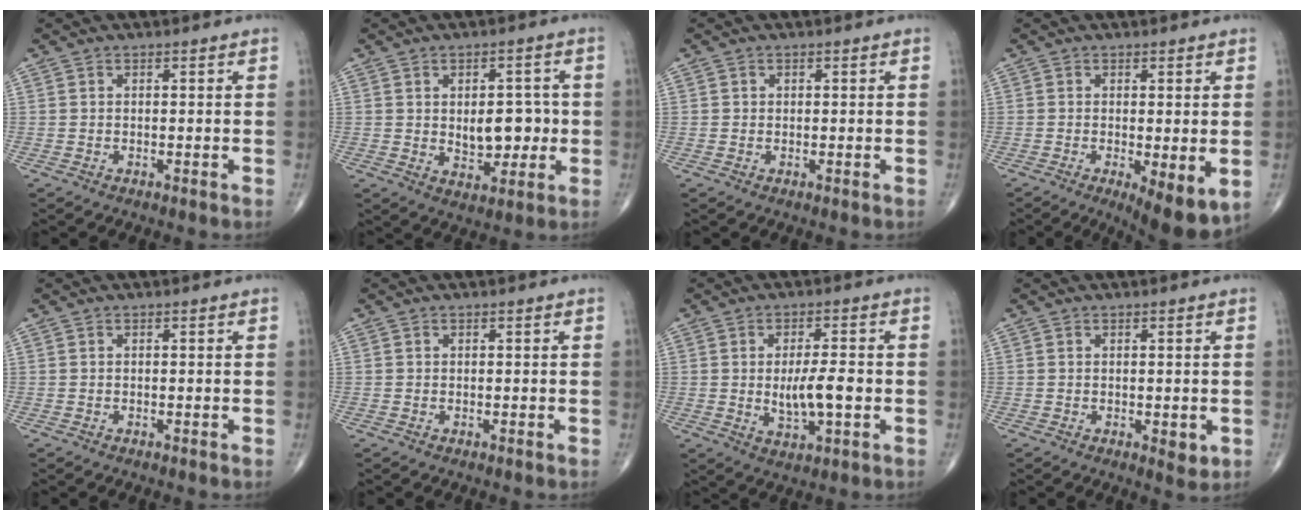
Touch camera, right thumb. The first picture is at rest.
{"total": 8.3, "force": [0.0, 5.2, 6.5], "torque": [-0.056, 0.000, 0.011]}
{"total": 0.6, "force": [0.1, 0.6, 0.0], "torque": [0.003, 0.002, 0.000]}
{"total": 7.8, "force": [-1.9, 2.4, 7.2], "torque": [-0.105, -0.024, -0.025]}
{"total": 0.0}
{"total": 0.0}
{"total": 7.8, "force": [-0.6, 3.0, 7.2], "torque": [-0.122, -0.003, -0.007]}
{"total": 2.0, "force": [-0.2, 0.8, 1.8], "torque": [-0.023, -0.007, -0.002]}